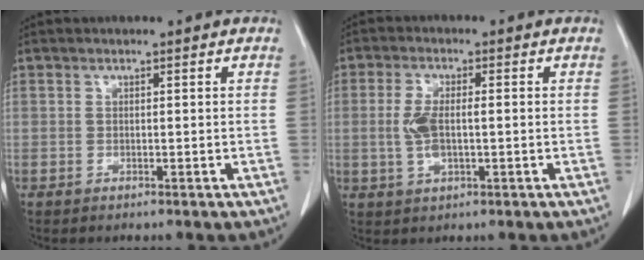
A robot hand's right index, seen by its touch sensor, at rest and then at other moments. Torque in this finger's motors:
{"motor_torque": [0.21, -0.01, 0.11, 0.07]}